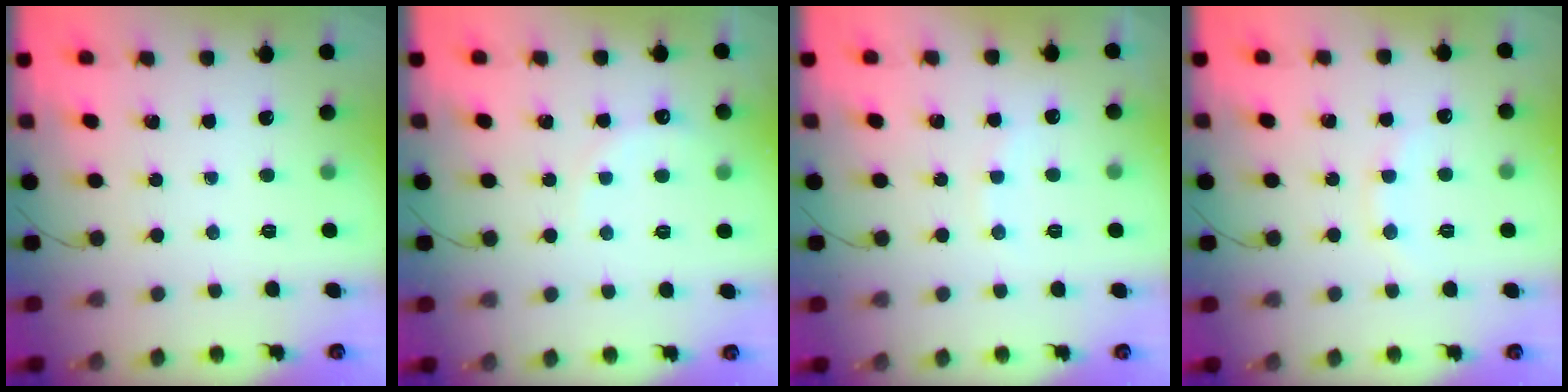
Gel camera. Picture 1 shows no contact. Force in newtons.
{"total": 5.9, "press": 5.8, "slide": 1.3}
{"total": 5.9, "press": 5.8, "slide": 1.1}
{"total": 6.6, "press": 6.4, "slide": 1.5}